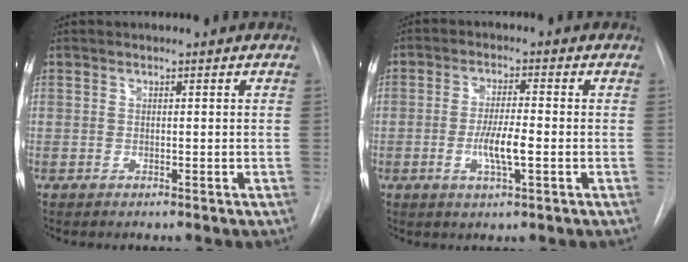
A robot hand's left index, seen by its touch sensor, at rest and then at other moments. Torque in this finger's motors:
{"motor_torque": [0.50, 0.47, 0.19, 0.05]}